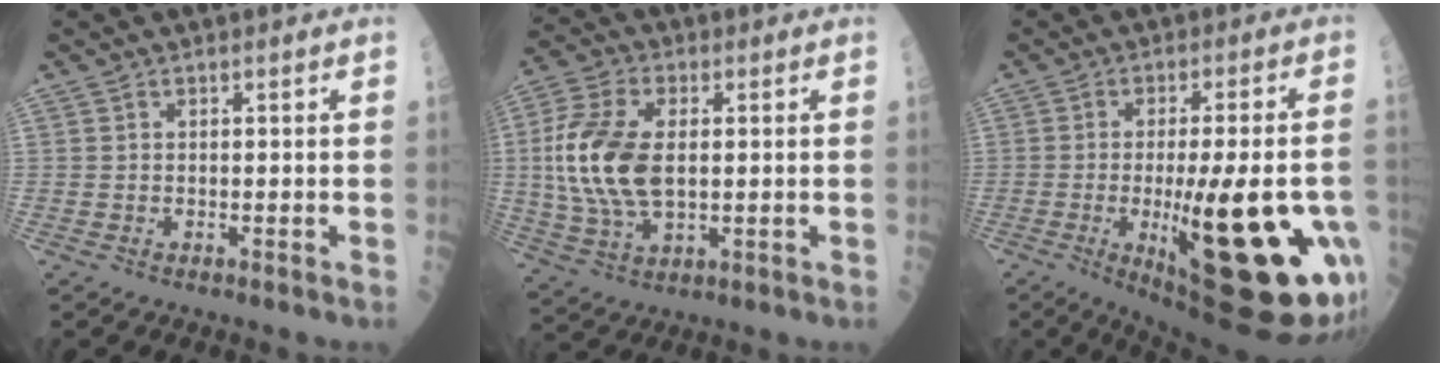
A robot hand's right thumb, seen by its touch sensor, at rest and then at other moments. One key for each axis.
{"total": 15.5, "fx": 1.1, "fy": 8.4, "fz": 13.0, "tx": -0.276, "ty": 0.000, "tz": 0.019}
{"total": 28.2, "fx": -6.3, "fy": 7.5, "fz": 26.4, "tx": -0.328, "ty": -0.023, "tz": -0.071}